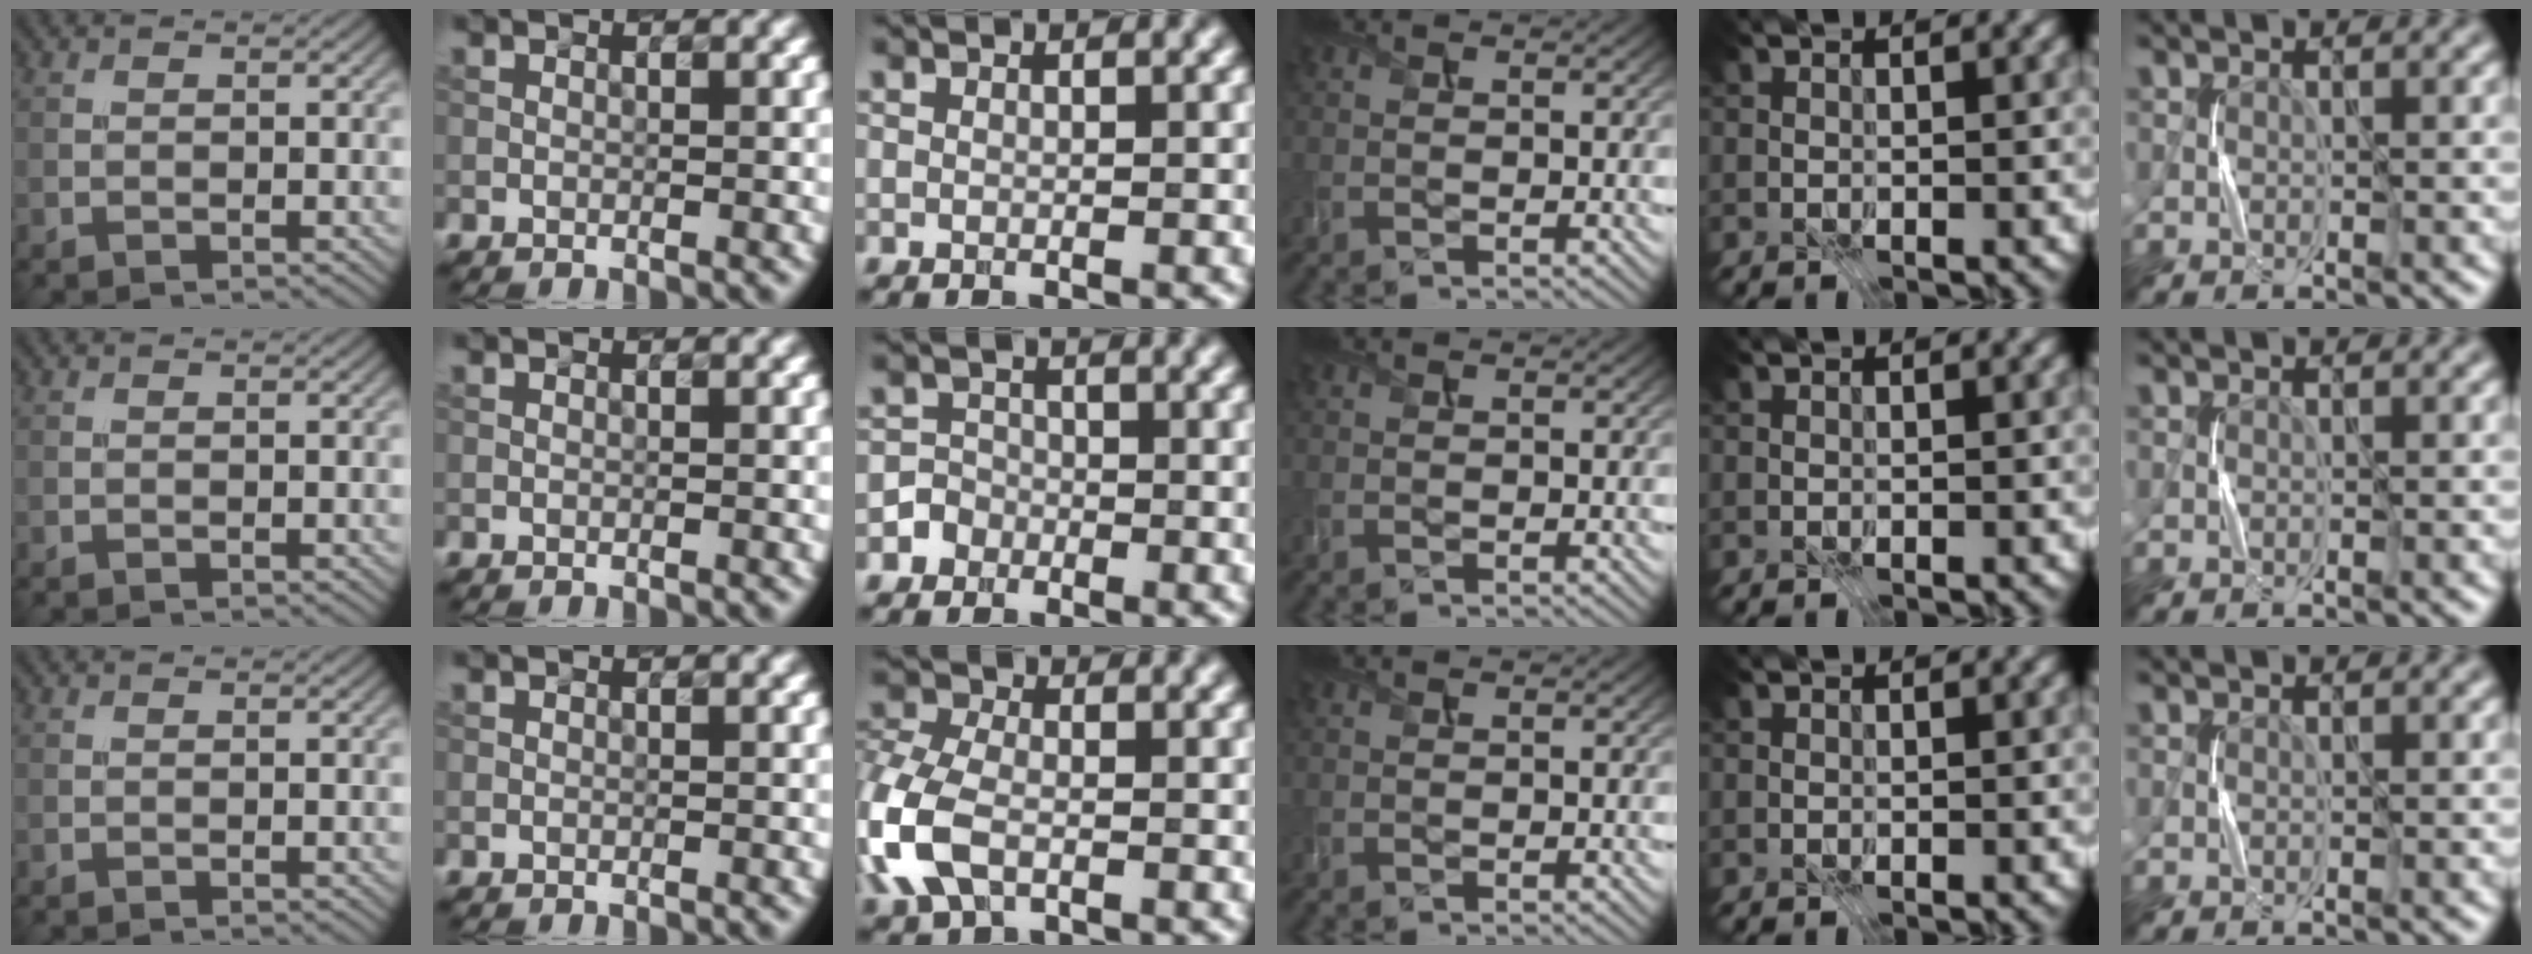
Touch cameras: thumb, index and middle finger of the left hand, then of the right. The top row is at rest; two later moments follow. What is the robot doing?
{"motion": "press", "object": "stapler"}